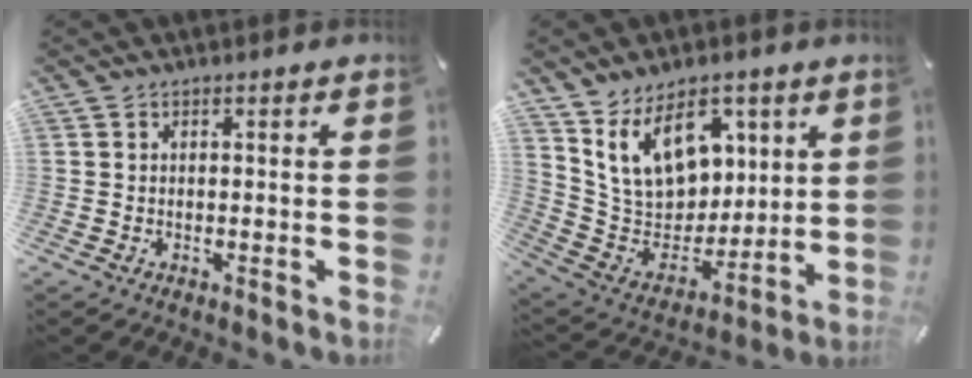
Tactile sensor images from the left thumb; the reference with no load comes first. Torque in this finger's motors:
{"motor_torque": [1.48, 1.54, 1.45, -1.32, 0.14]}